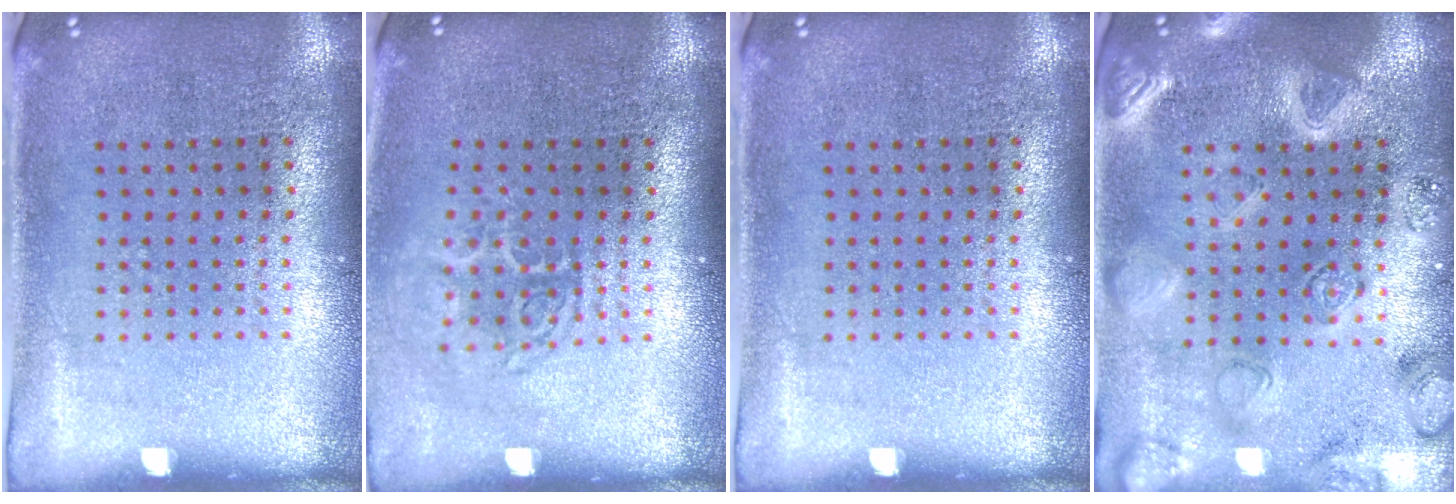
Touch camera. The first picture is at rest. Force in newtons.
{"total": 1.6, "press": 1.2, "slide": 1.2}
{"total": 0.0}
{"total": 3.0, "press": 2.9, "slide": 0.8}